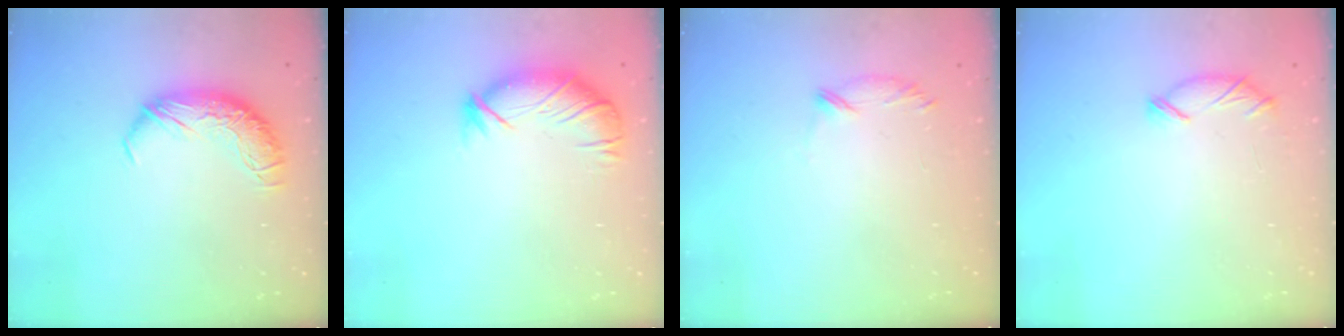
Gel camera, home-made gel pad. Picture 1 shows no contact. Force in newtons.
{"total": 2.9, "press": 2.5, "slide": 1.4}
{"total": 6.5, "press": 6.4, "slide": 0.9}
{"total": 6.2, "press": 6.2, "slide": 0.6}